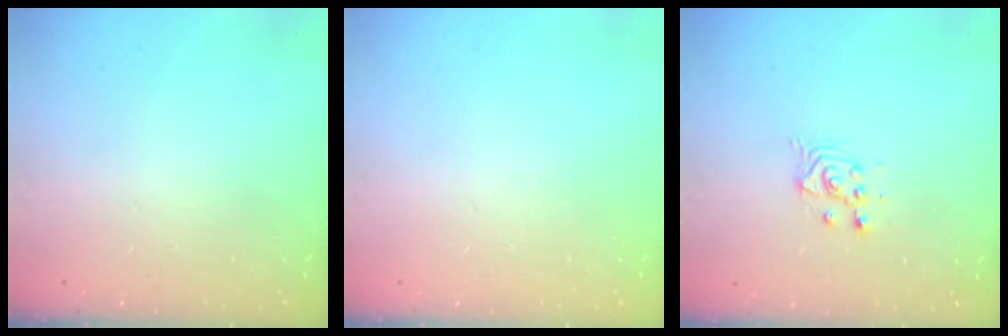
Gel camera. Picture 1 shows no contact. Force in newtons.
{"total": 0.0}
{"total": 2.9, "press": 2.9, "slide": 0.1}